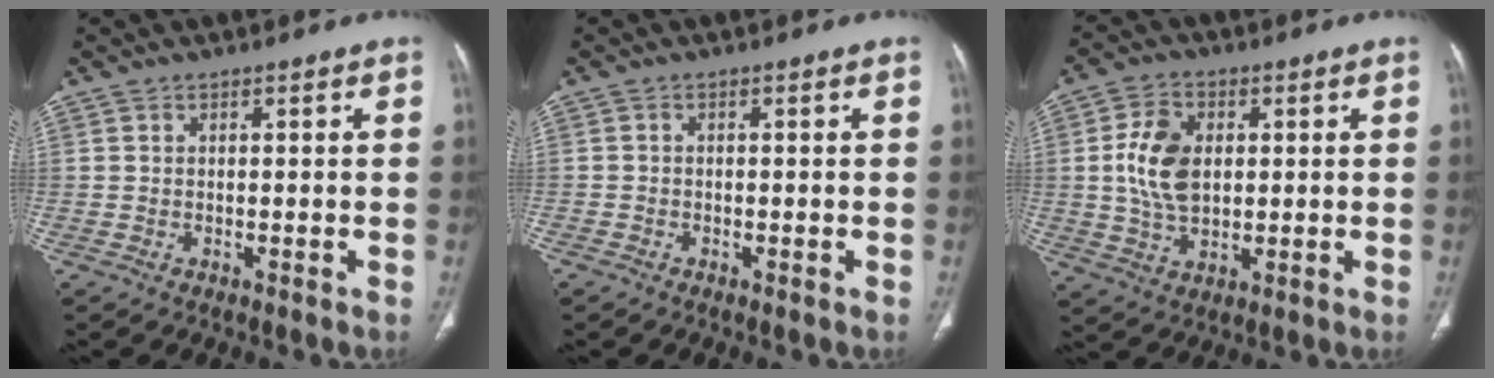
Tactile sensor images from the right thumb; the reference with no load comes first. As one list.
[{"total": 0.7, "force": [-0.5, 0.5, 0.1], "torque": [-0.002, 0.001, -0.015]}, {"total": 10.2, "force": [1.3, 6.8, 7.5], "torque": [-0.131, -0.003, 0.029]}]